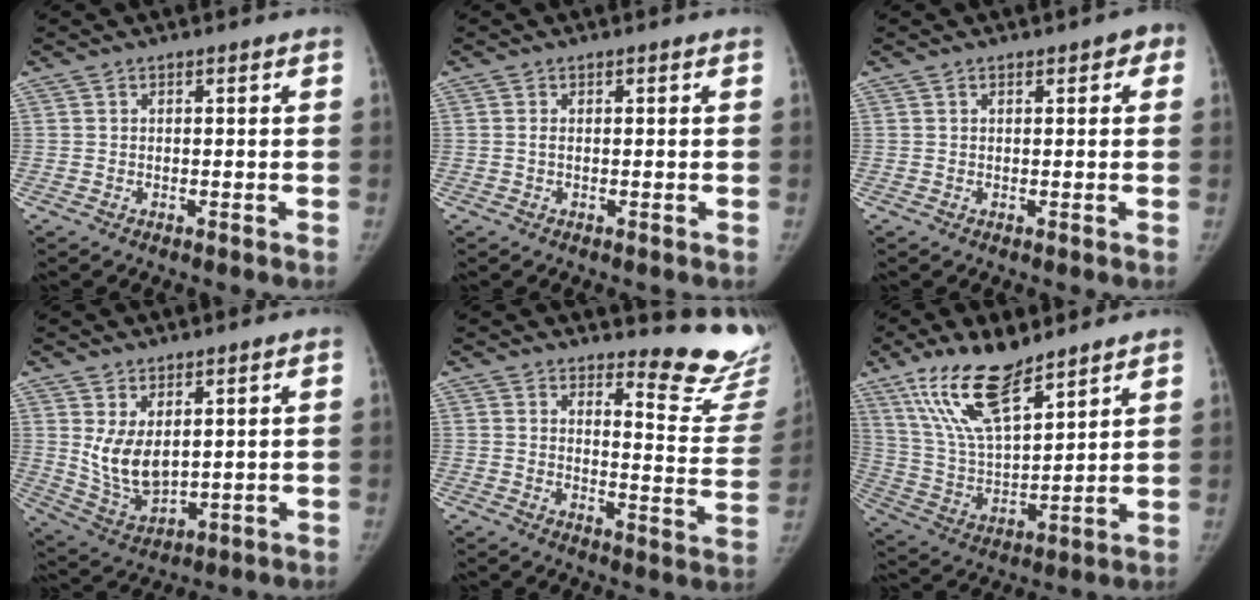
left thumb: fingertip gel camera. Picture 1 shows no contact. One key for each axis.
{"total": 0.6, "fx": 0.1, "fy": 0.2, "fz": 0.5, "tx": -0.017, "ty": 0.001, "tz": 0.002}
{"total": 2.6, "fx": 1.0, "fy": 1.3, "fz": 2.0, "tx": -0.010, "ty": 0.008, "tz": 0.007}
{"total": 8.5, "fx": 2.4, "fy": 5.0, "fz": 6.5, "tx": -0.108, "ty": -0.027, "tz": 0.066}
{"total": 13.9, "fx": 13.2, "fy": 2.1, "fz": 3.5, "tx": -0.012, "ty": -0.173, "tz": 0.145}
{"total": 17.2, "fx": 11.7, "fy": 5.8, "fz": 11.2, "tx": -0.190, "ty": -0.054, "tz": 0.231}